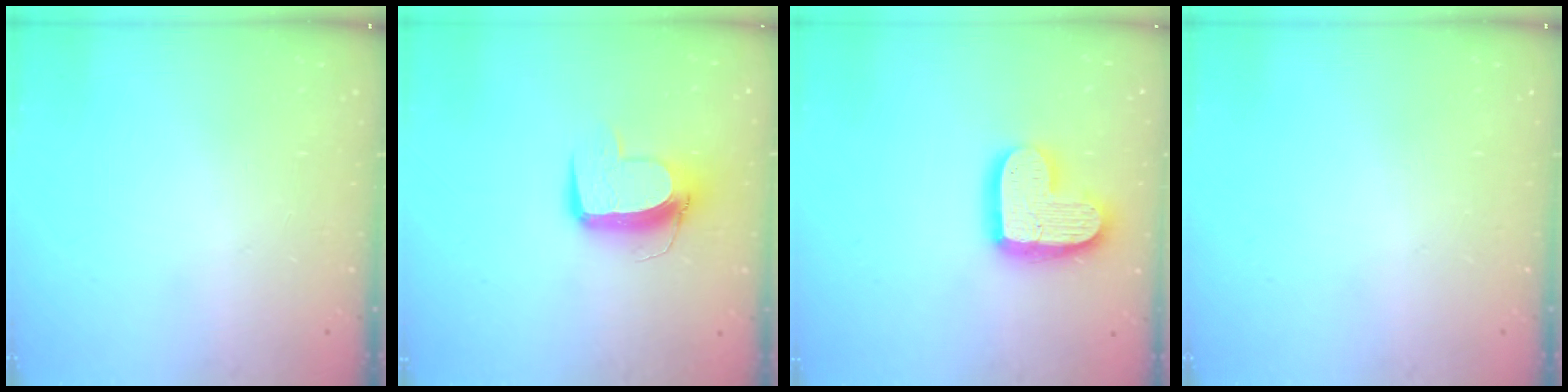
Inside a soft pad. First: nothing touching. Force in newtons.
{"total": 10.6, "press": 10.5, "slide": 1.1}
{"total": 16.4, "press": 16.4, "slide": 1.1}
{"total": 0.0}